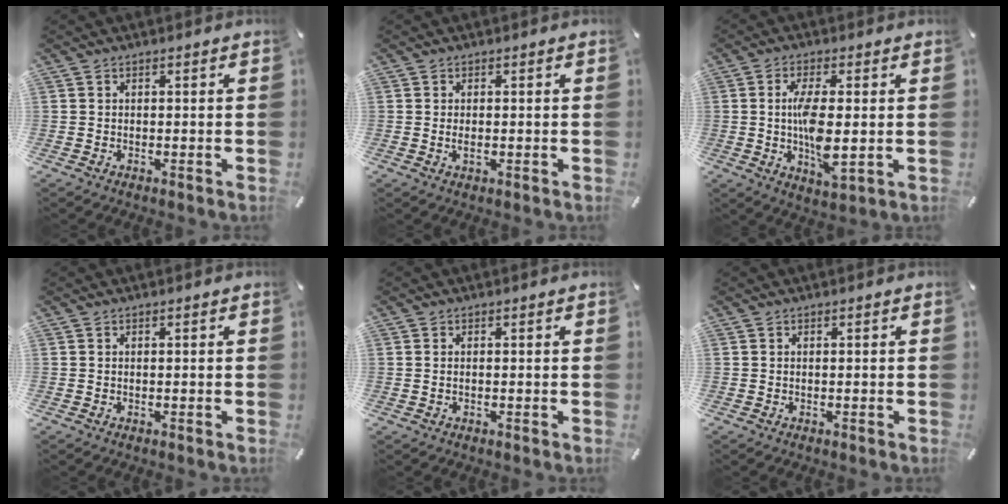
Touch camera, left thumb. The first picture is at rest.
{"total": 1.5, "force": [-0.1, 0.7, 1.4], "torque": [-0.035, -0.003, -0.004]}
{"total": 9.6, "force": [0.2, 3.4, 9.0], "torque": [-0.187, -0.014, -0.001]}
{"total": 0.0}
{"total": 0.8, "force": [0.0, 0.1, 0.8], "torque": [-0.016, -0.002, 0.001]}
{"total": 0.0}